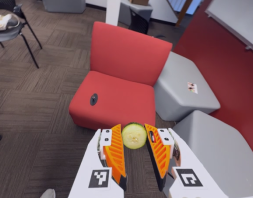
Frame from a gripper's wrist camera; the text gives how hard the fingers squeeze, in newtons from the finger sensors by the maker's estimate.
{"total": 8.1, "left": 7.8, "right": 8.3}